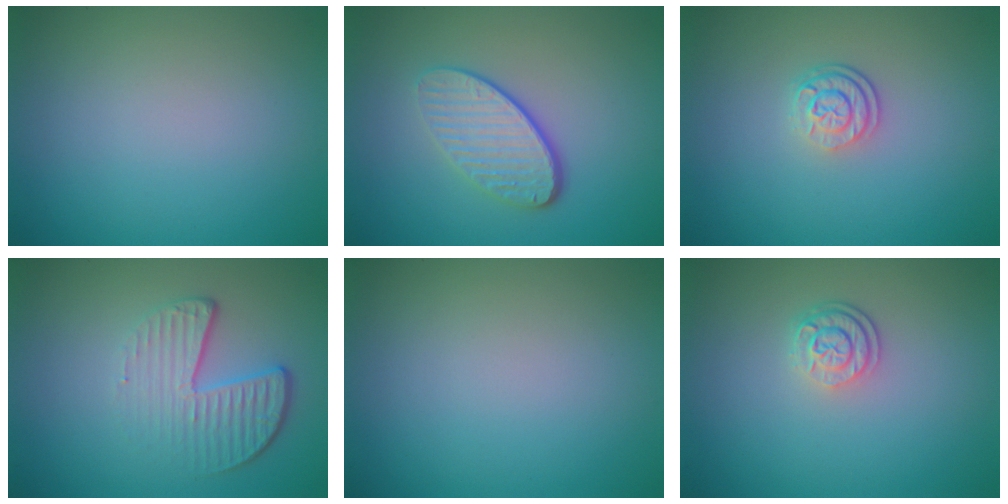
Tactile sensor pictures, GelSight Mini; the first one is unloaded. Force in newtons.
{"total": 4.3, "press": 3.2, "slide": 2.8}
{"total": 2.7, "press": 2.0, "slide": 1.8}
{"total": 4.4, "press": 2.9, "slide": 3.3}
{"total": 0.0}
{"total": 2.6, "press": 1.9, "slide": 1.7}